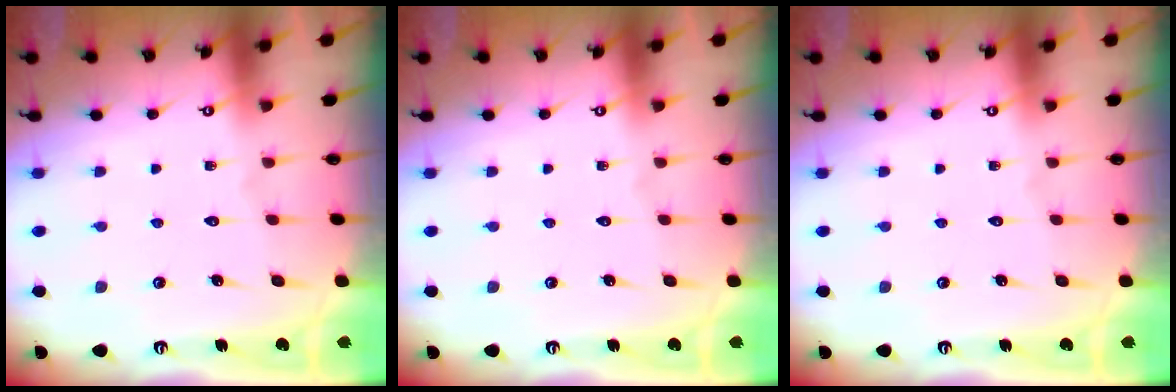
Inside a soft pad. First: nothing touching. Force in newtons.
{"total": 0.0}
{"total": 0.0}